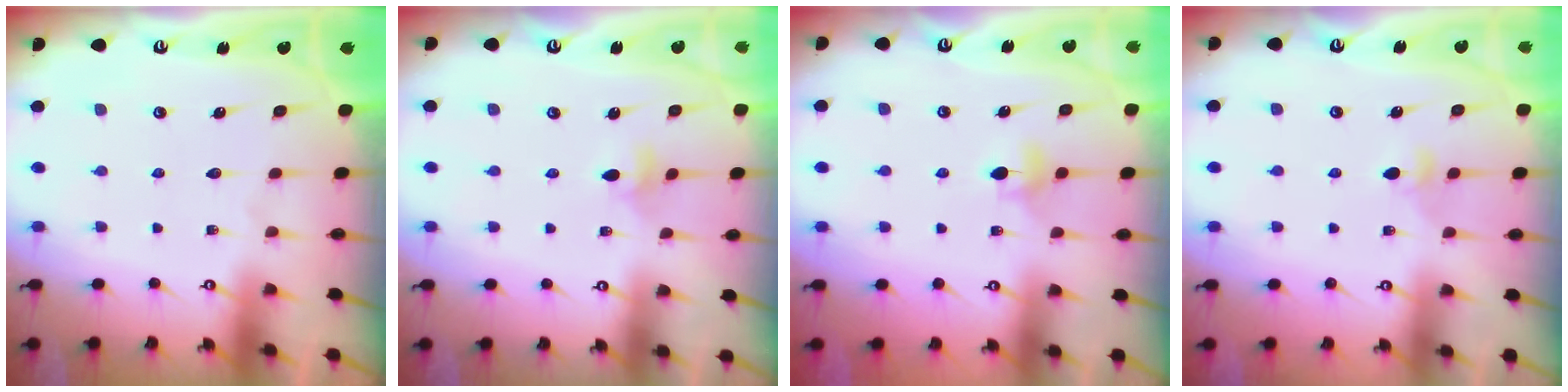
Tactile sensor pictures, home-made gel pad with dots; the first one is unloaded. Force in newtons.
{"total": 4.8, "press": 4.6, "slide": 1.3}
{"total": 4.4, "press": 4.4, "slide": 0.7}
{"total": 3.2, "press": 3.1, "slide": 0.7}